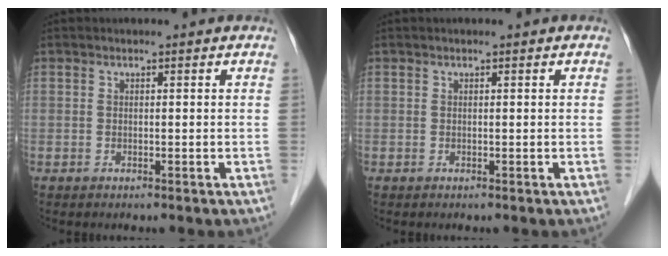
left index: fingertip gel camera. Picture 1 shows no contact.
{"total": 0.0}